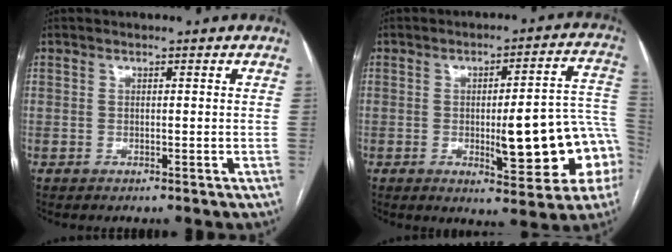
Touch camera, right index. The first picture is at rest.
{"total": 16.1, "force": [-3.3, 3.5, 15.4], "torque": [-0.144, 0.032, -0.026]}